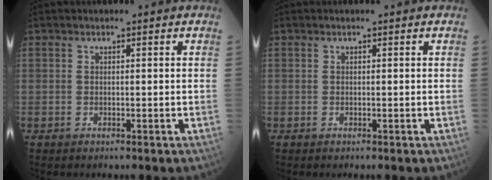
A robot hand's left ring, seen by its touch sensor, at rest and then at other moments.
{"total": 0.0}